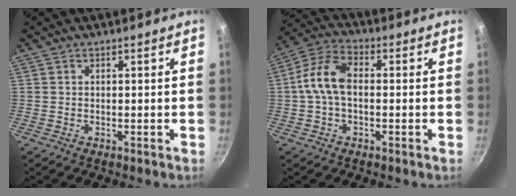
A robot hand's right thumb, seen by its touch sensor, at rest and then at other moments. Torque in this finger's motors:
{"motor_torque": [2.50, 2.39, 1.24, -0.72, 0.43]}